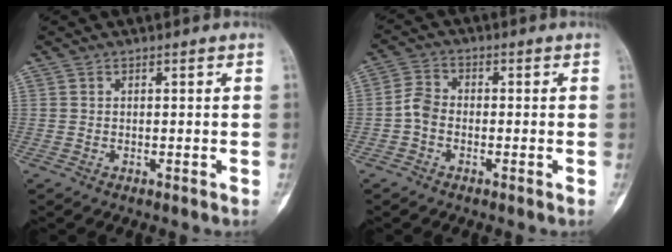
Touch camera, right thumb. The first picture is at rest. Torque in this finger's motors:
{"motor_torque": [0.13, -0.02, 0.15, -0.15, 0.11]}